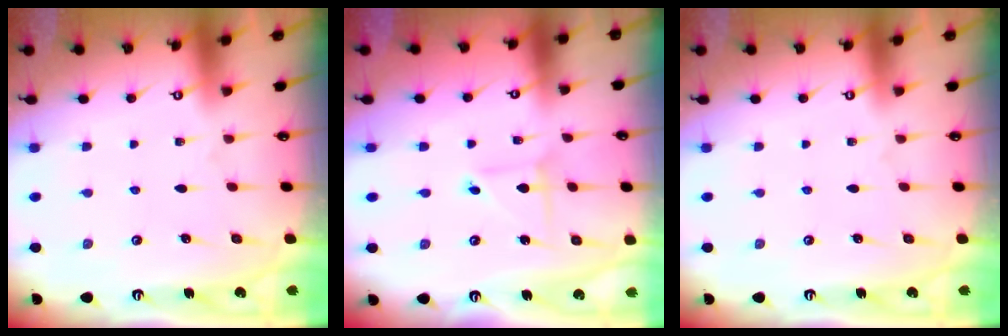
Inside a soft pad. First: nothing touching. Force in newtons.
{"total": 2.2, "press": 2.2, "slide": 0.1}
{"total": 0.0}